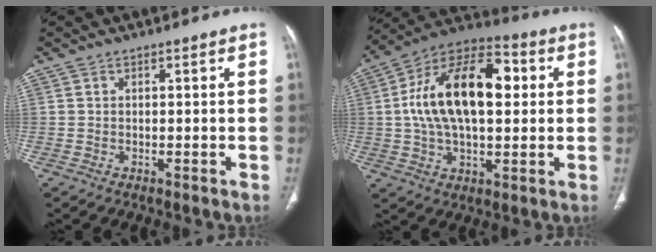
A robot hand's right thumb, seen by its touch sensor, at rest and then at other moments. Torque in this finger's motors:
{"motor_torque": [1.80, 3.21, 1.19, -0.56, 0.32]}